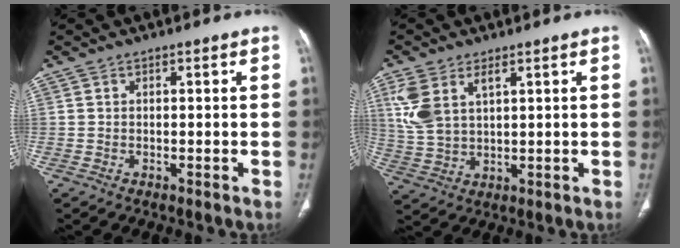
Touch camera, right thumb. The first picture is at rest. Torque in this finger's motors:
{"motor_torque": [0.52, 2.20, 0.83, 1.26, 0.12]}